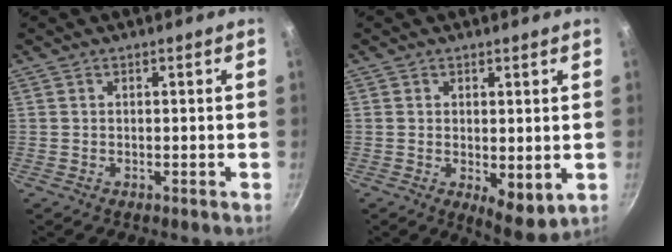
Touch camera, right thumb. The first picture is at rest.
{"total": 6.3, "force": [-0.3, 3.0, 5.6], "torque": [-0.072, -0.020, 0.003]}